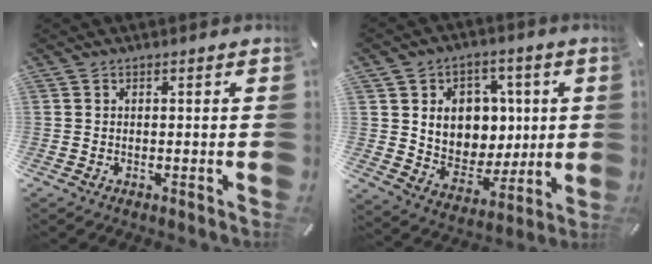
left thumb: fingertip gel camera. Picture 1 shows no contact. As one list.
[{"total": 11.0, "force": [2.8, 10.2, 3.2], "torque": [-0.048, -0.031, 0.062]}]